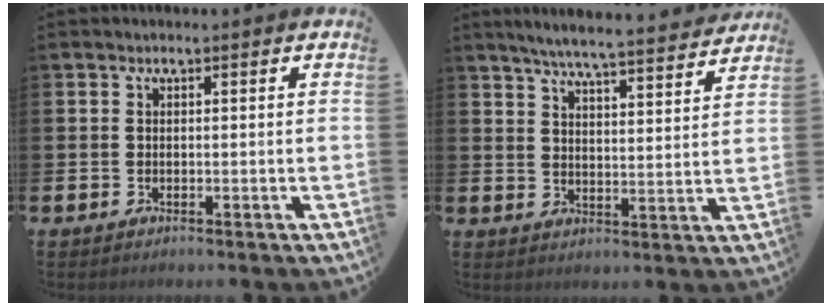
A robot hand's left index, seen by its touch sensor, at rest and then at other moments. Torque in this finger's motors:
{"motor_torque": [0.72, -0.98, 0.44, 0.14]}